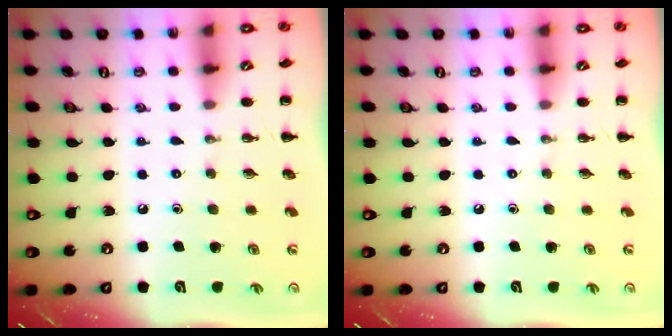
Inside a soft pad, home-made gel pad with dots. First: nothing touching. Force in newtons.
{"total": 0.0}